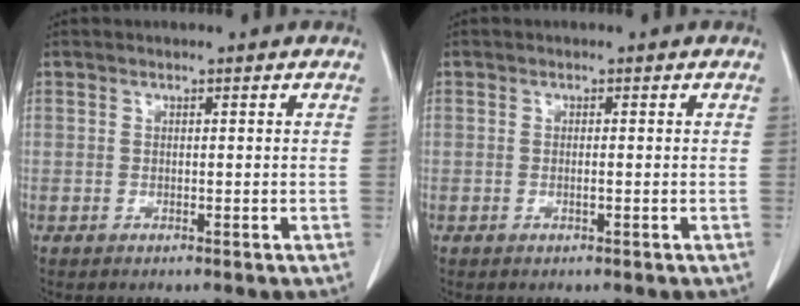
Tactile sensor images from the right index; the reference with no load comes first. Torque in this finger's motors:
{"motor_torque": [0.00, -0.01, -0.08, 0.00]}